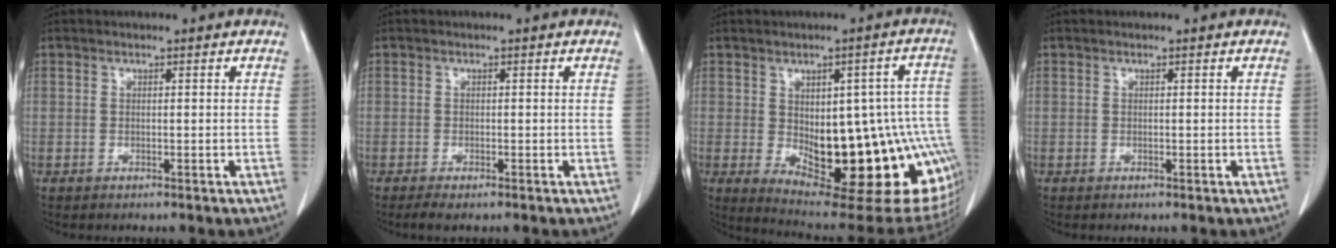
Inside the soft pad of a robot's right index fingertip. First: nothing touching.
{"total": 1.5, "force": [-1.0, 0.4, 1.0], "torque": [-0.022, -0.005, -0.017]}
{"total": 24.0, "force": [-4.4, 8.2, 22.1], "torque": [-0.226, 0.008, -0.032]}
{"total": 0.0}